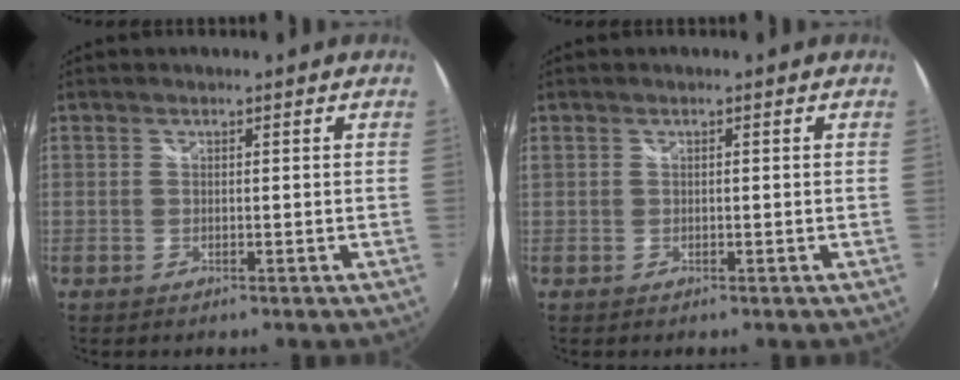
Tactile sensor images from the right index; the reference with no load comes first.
{"total": 0.5, "force": [-0.2, 0.3, 0.4], "torque": [-0.010, 0.002, -0.002]}